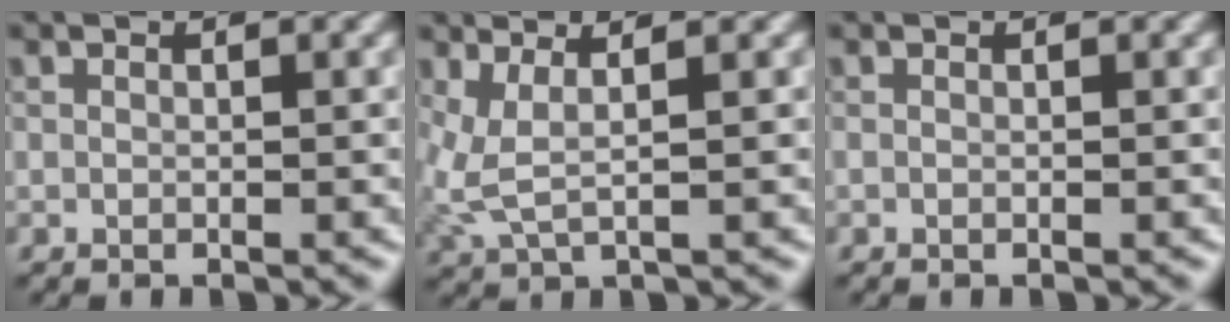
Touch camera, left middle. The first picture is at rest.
{"total": 2.8, "force": [0.7, 0.8, 2.6], "torque": [-0.070, -0.004, 0.015]}
{"total": 0.0}